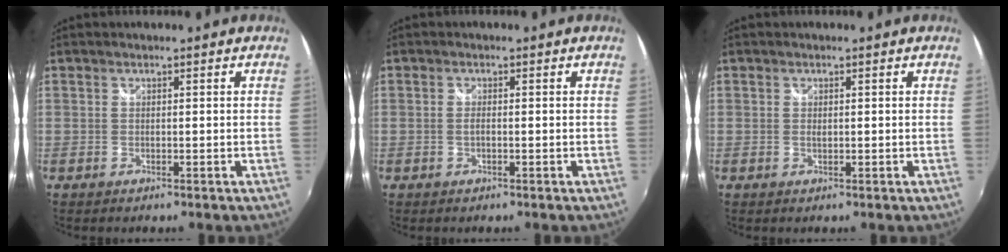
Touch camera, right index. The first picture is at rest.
{"total": 0.9, "force": [-0.2, 0.3, 0.8], "torque": [-0.019, 0.001, -0.006]}
{"total": 0.6, "force": [0.1, 0.4, 0.4], "torque": [-0.008, -0.001, 0.000]}